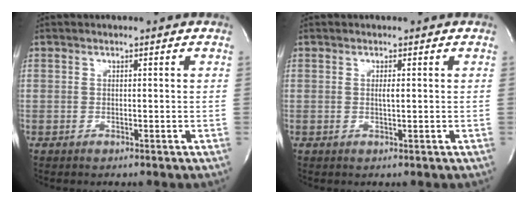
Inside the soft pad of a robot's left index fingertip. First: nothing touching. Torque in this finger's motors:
{"motor_torque": [0.21, 0.01, 0.00, 0.03]}